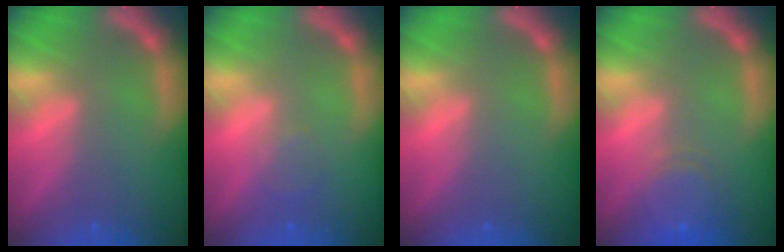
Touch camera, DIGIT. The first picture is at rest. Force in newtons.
{"total": 1.5}
{"total": 0.0}
{"total": 4.6}